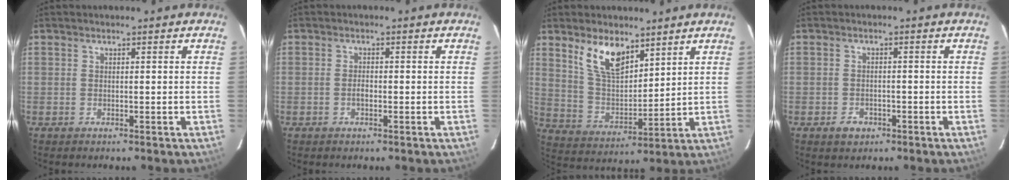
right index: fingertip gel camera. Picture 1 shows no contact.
{"total": 1.3, "force": [-0.5, 0.7, 1.0], "torque": [-0.017, 0.001, -0.010]}
{"total": 10.5, "force": [6.7, 4.6, 6.6], "torque": [-0.122, 0.005, 0.139]}
{"total": 3.0, "force": [-1.7, 2.3, 1.0], "torque": [-0.021, 0.003, -0.024]}